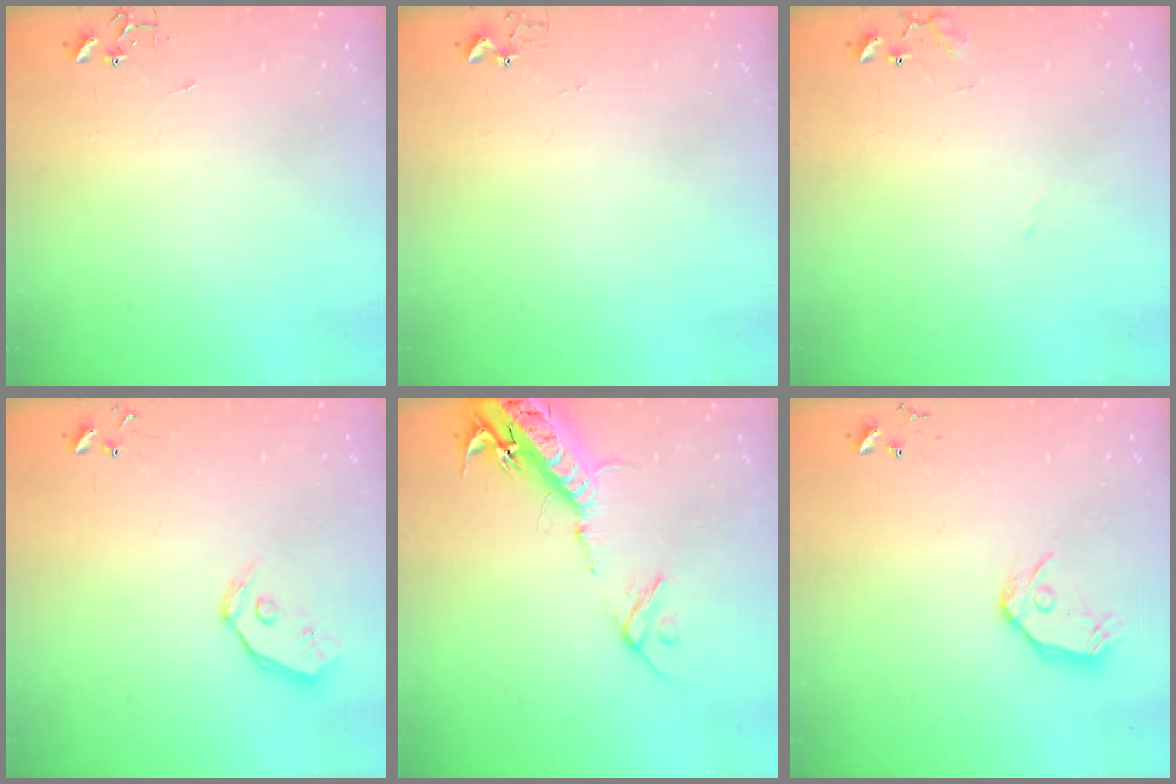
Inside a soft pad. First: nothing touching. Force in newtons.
{"total": 2.7, "press": 2.7, "slide": 0.3}
{"total": 9.5, "press": 9.5, "slide": 0.7}
{"total": 6.9, "press": 6.9, "slide": 0.7}
{"total": 18.2, "press": 17.7, "slide": 4.1}
{"total": 9.6, "press": 9.6, "slide": 1.0}